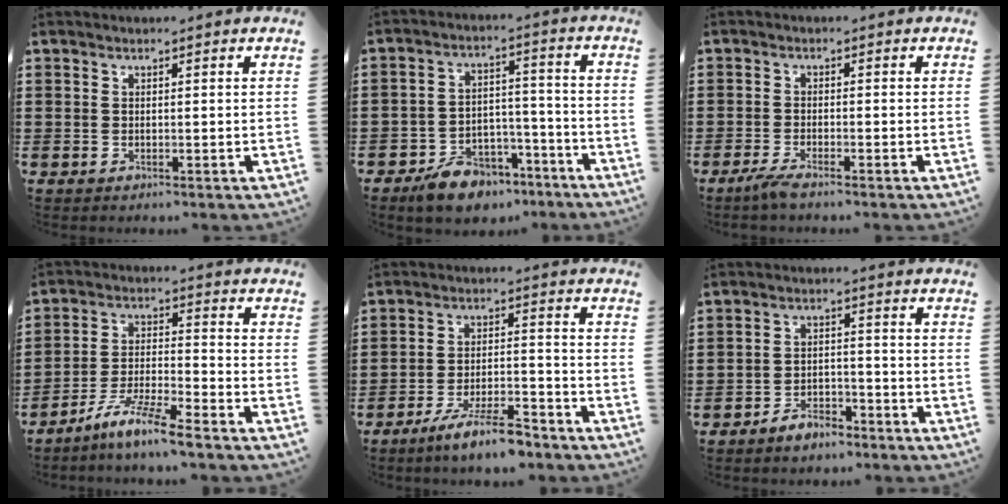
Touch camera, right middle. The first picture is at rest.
{"total": 7.8, "force": [-6.6, 3.5, 2.3], "torque": [-0.041, 0.036, -0.124]}
{"total": 2.2, "force": [-1.6, 0.0, 1.5], "torque": [-0.041, -0.006, -0.034]}
{"total": 7.7, "force": [-6.6, -0.2, 4.0], "torque": [-0.090, -0.012, -0.130]}
{"total": 7.4, "force": [-5.9, 0.8, 4.3], "torque": [-0.086, -0.002, -0.111]}
{"total": 3.7, "force": [-3.5, 1.0, 0.6], "torque": [-0.013, 0.010, -0.072]}